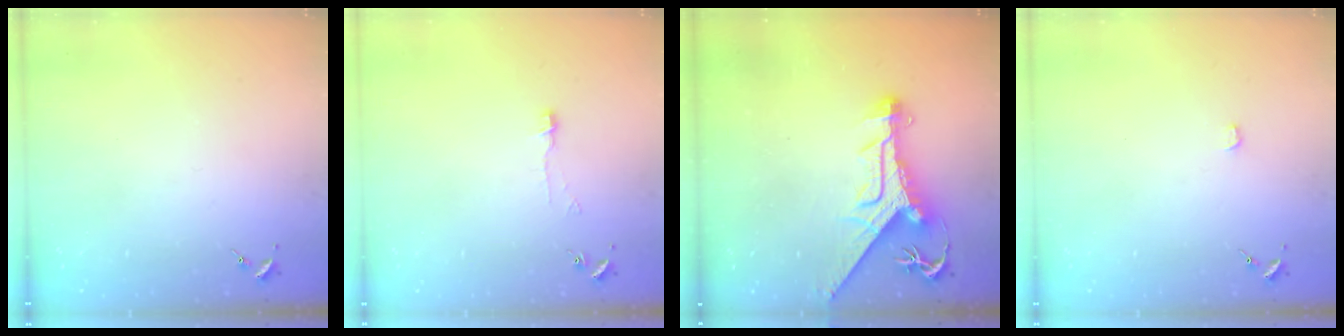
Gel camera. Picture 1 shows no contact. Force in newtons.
{"total": 4.2, "press": 4.1, "slide": 0.4}
{"total": 12.1, "press": 12.0, "slide": 1.1}
{"total": 1.9, "press": 1.9, "slide": 0.2}